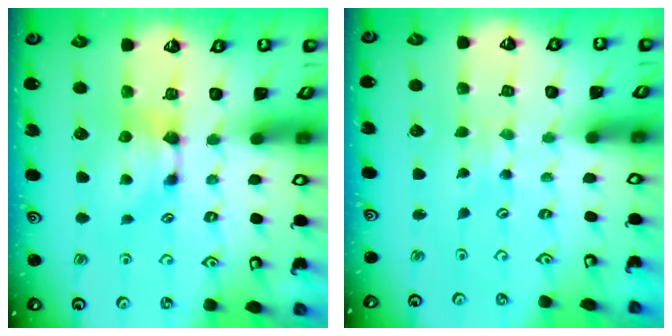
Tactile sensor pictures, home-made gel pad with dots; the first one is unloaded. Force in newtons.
{"total": 4.9, "press": 4.9, "slide": 0.1}